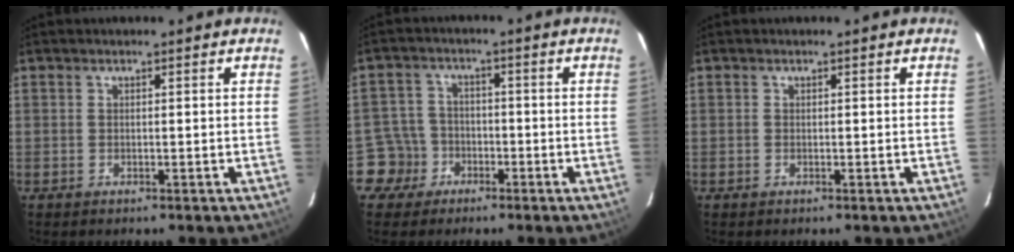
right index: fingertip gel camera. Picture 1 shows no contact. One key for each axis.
{"total": 5.5, "fx": -2.8, "fy": 4.7, "fz": -0.3, "tx": -0.005, "ty": 0.025, "tz": -0.054}
{"total": 0.0}